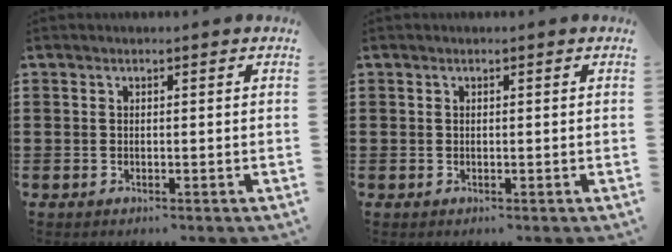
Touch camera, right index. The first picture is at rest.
{"total": 0.0}